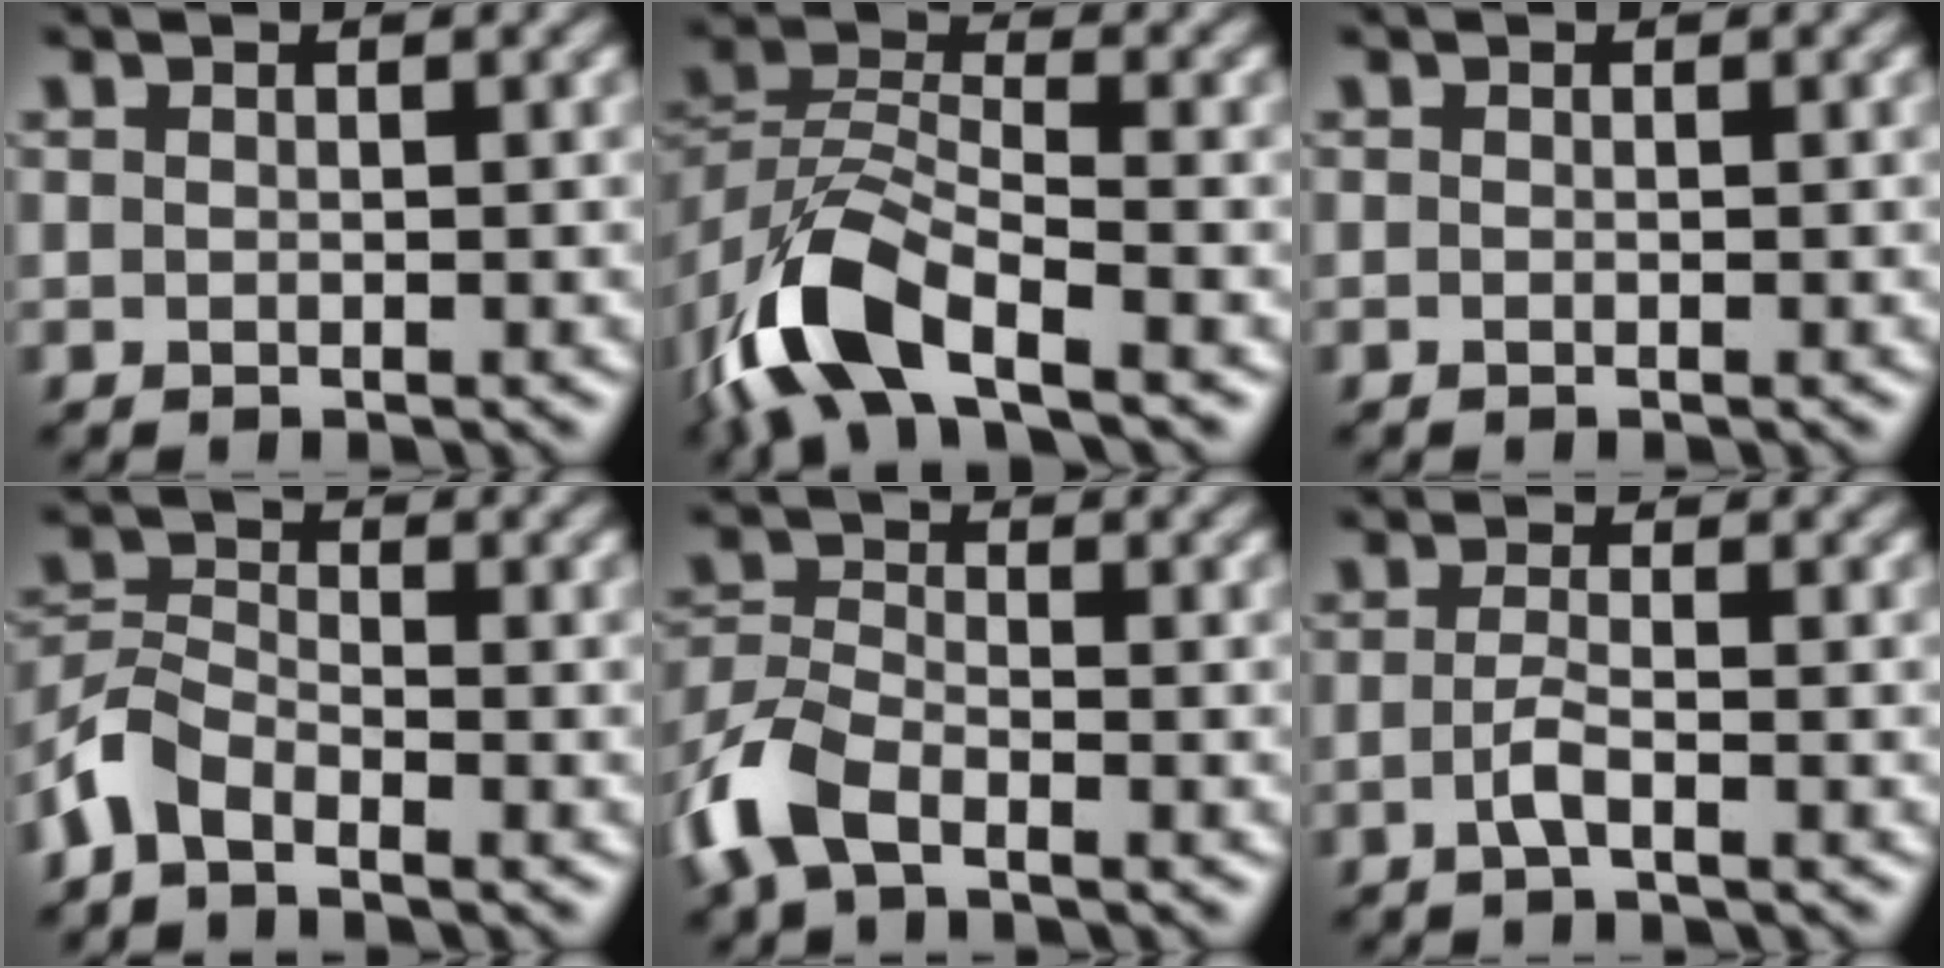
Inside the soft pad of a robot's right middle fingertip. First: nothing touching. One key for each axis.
{"total": 9.4, "fx": -5.5, "fy": 4.1, "fz": 6.4, "tx": -0.131, "ty": 0.001, "tz": -0.115}
{"total": 0.0}
{"total": 3.7, "fx": -2.7, "fy": 1.7, "fz": 1.9, "tx": -0.042, "ty": 0.002, "tz": -0.067}
{"total": 5.6, "fx": -3.4, "fy": 2.7, "fz": 3.5, "tx": -0.083, "ty": -0.004, "tz": -0.083}
{"total": 1.8, "fx": -0.7, "fy": 0.4, "fz": 1.6, "tx": -0.034, "ty": 0.001, "tz": -0.019}